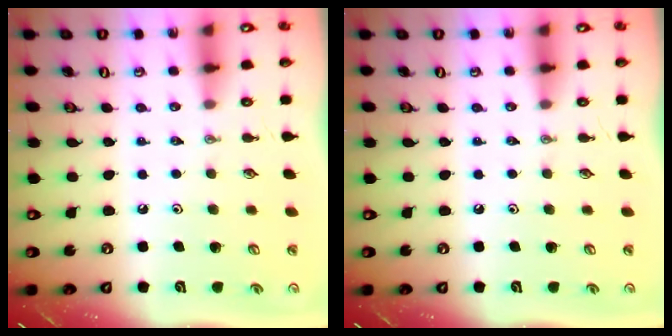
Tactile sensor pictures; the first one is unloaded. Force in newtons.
{"total": 0.0}